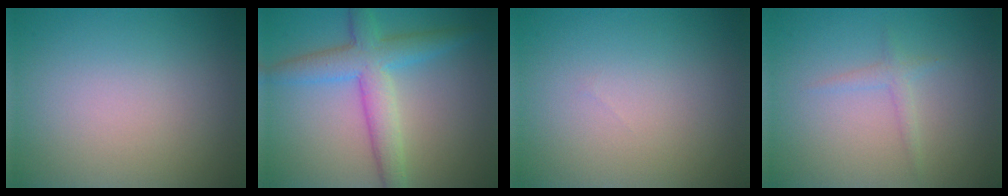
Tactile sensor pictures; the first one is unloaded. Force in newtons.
{"total": 5.3, "press": 5.3, "slide": 0.1}
{"total": 0.0}
{"total": 1.1, "press": 1.1, "slide": 0.1}